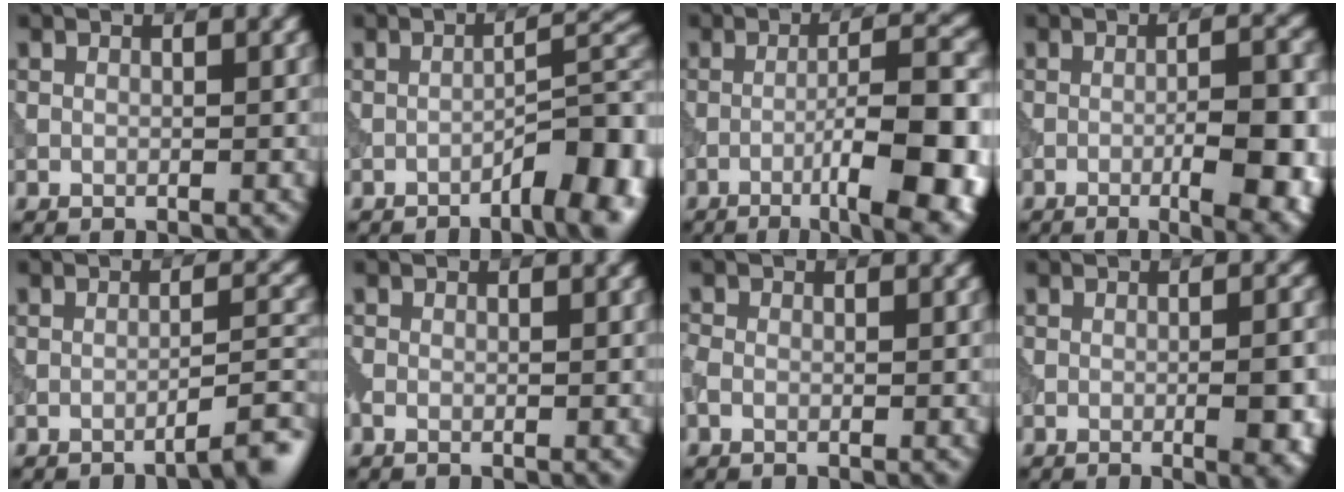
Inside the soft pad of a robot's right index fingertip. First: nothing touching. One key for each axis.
{"total": 7.9, "fx": -4.2, "fy": 2.0, "fz": 6.4, "tx": -0.082, "ty": 0.012, "tz": -0.057}
{"total": 11.8, "fx": -4.8, "fy": 2.9, "fz": 10.4, "tx": -0.136, "ty": 0.004, "tz": -0.062}
{"total": 9.2, "fx": -2.7, "fy": 2.9, "fz": 8.3, "tx": -0.093, "ty": 0.008, "tz": -0.025}
{"total": 3.9, "fx": -2.8, "fy": 0.6, "fz": 2.7, "tx": -0.025, "ty": 0.017, "tz": -0.050}
{"total": 0.7, "fx": -0.4, "fy": 0.2, "fz": 0.5, "tx": -0.013, "ty": -0.004, "tz": -0.011}
{"total": 0.9, "fx": -0.5, "fy": 0.6, "fz": 0.5, "tx": -0.013, "ty": 0.000, "tz": -0.013}
{"total": 5.2, "fx": -1.3, "fy": 1.6, "fz": 4.8, "tx": -0.057, "ty": 0.003, "tz": -0.015}